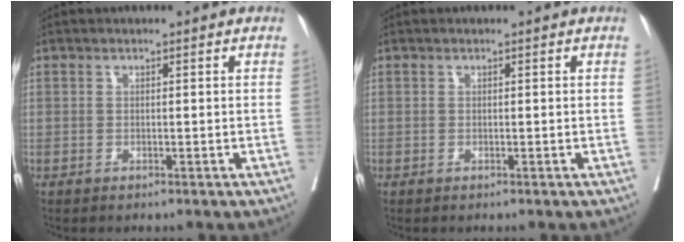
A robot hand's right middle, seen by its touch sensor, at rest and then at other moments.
{"total": 0.0}